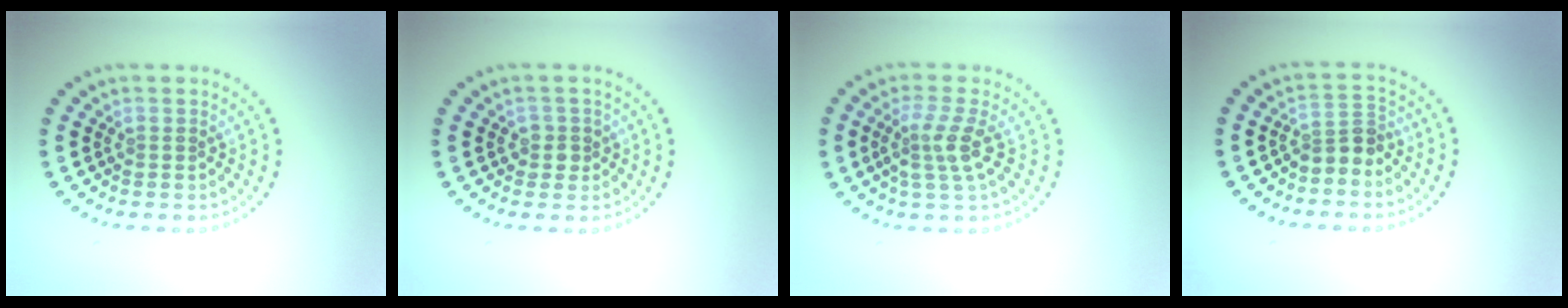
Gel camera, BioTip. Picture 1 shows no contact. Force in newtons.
{"total": 1.5, "press": 1.3, "slide": 0.7}
{"total": 3.0, "press": 2.3, "slide": 1.9}
{"total": 2.3, "press": 1.8, "slide": 1.5}